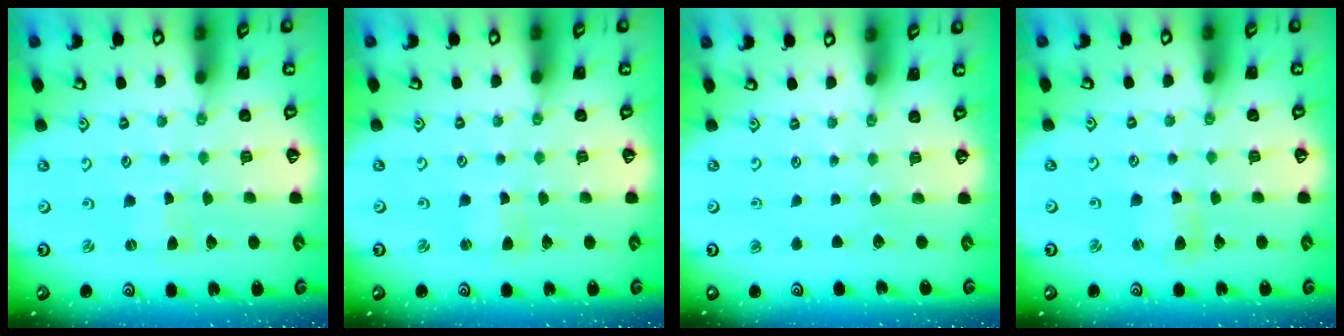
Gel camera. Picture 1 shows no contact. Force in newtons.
{"total": 1.3, "press": 1.2, "slide": 0.2}
{"total": 0.0}
{"total": 3.1, "press": 3.1, "slide": 0.2}